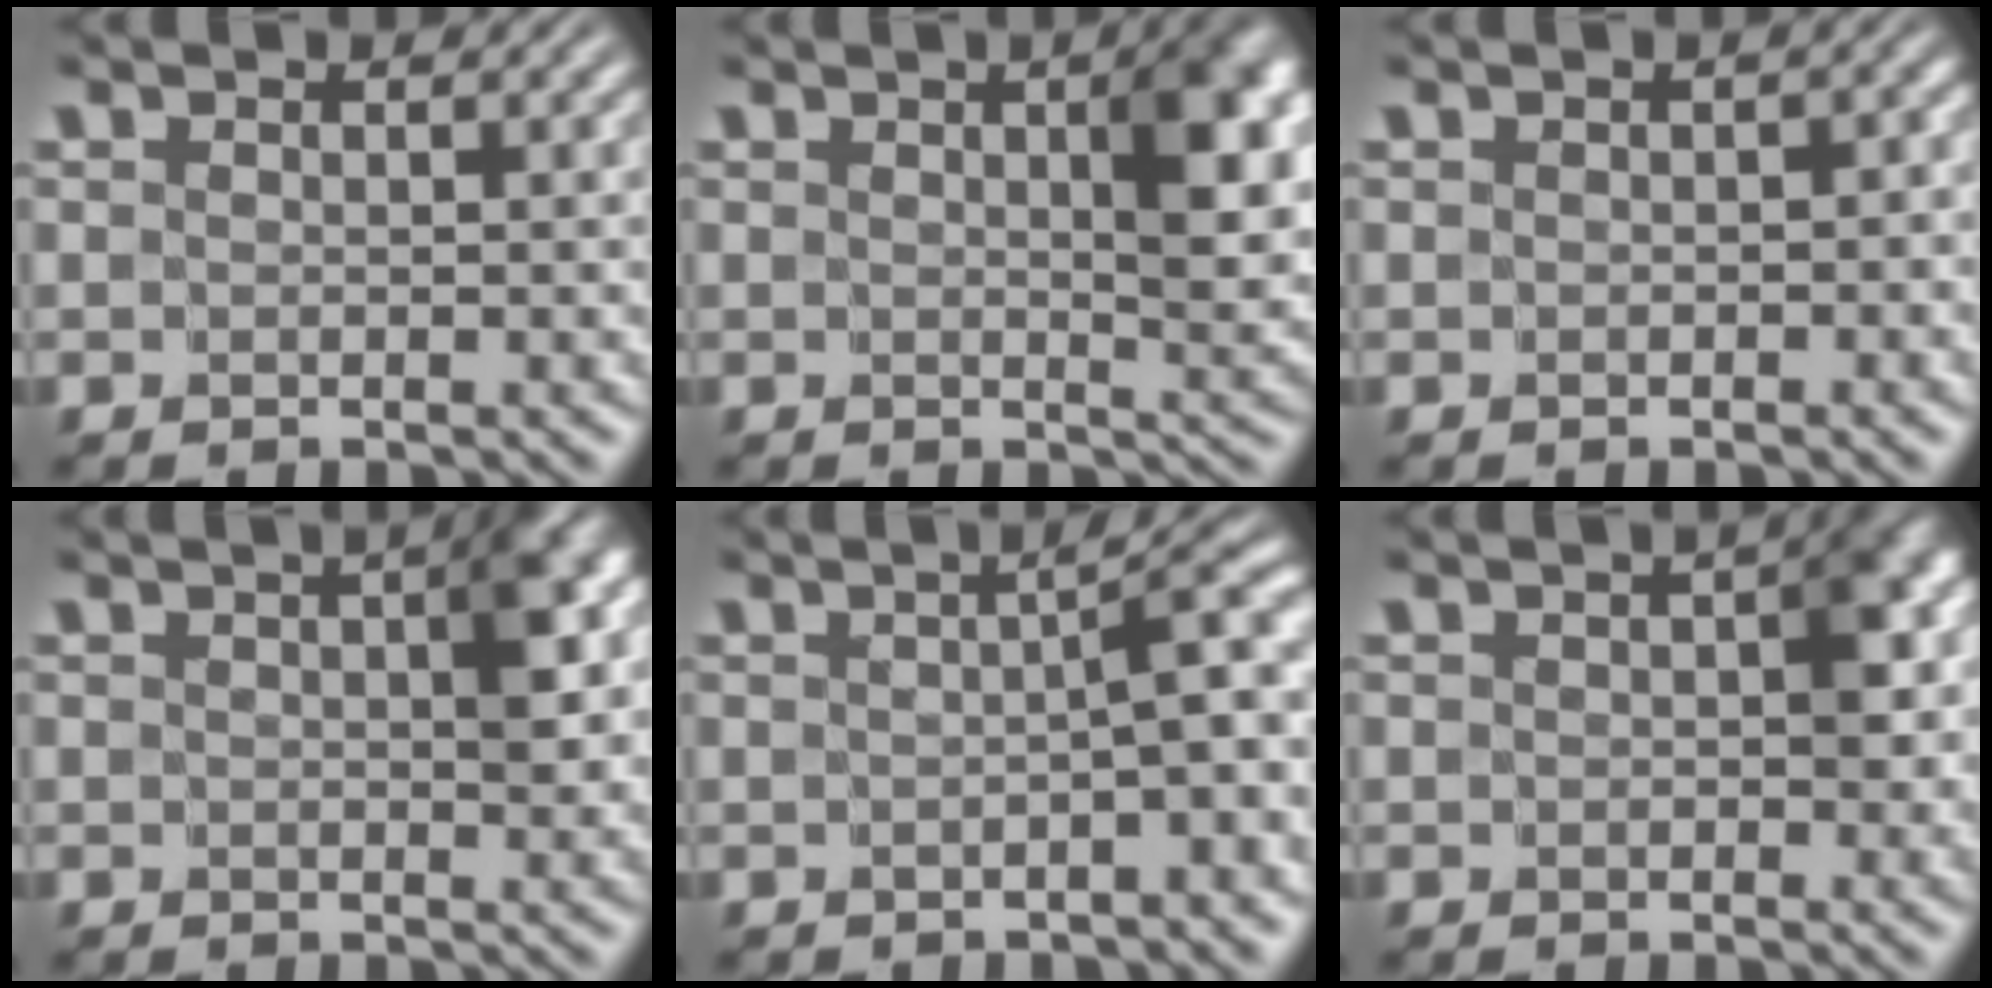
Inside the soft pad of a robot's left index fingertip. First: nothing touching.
{"total": 5.1, "force": [1.3, 1.9, 4.6], "torque": [-0.055, -0.002, 0.021]}
{"total": 1.0, "force": [-0.3, 0.5, 0.8], "torque": [-0.008, 0.003, -0.002]}
{"total": 3.8, "force": [0.6, 1.7, 3.3], "torque": [-0.039, 0.007, 0.004]}
{"total": 4.2, "force": [-0.3, 0.5, 4.2], "torque": [-0.052, 0.014, -0.005]}
{"total": 3.4, "force": [0.0, 2.1, 2.7], "torque": [-0.028, 0.001, -0.004]}